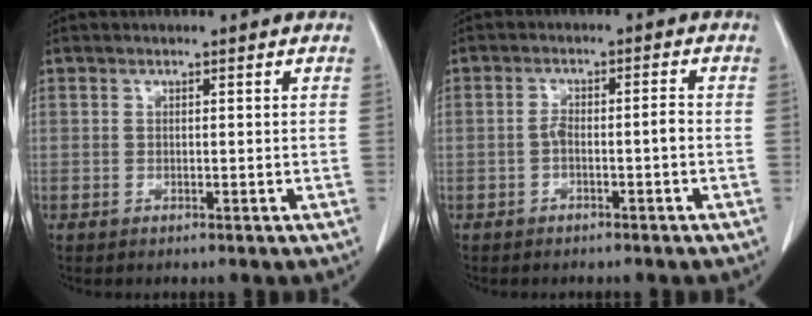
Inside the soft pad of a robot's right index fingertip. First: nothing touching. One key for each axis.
{"total": 2.8, "fx": -1.0, "fy": 0.6, "fz": 2.5, "tx": -0.043, "ty": 0.008, "tz": -0.016}